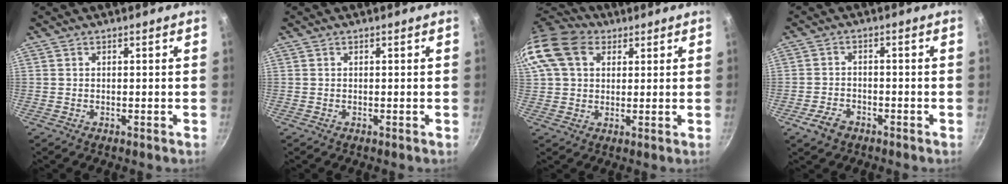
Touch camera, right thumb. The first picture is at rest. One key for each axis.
{"total": 0.0}
{"total": 15.3, "fx": 5.7, "fy": 11.3, "fz": 8.6, "tx": -0.176, "ty": 0.022, "tz": 0.094}
{"total": 4.4, "fx": -2.7, "fy": 2.7, "fz": 2.2, "tx": -0.038, "ty": 0.024, "tz": -0.047}